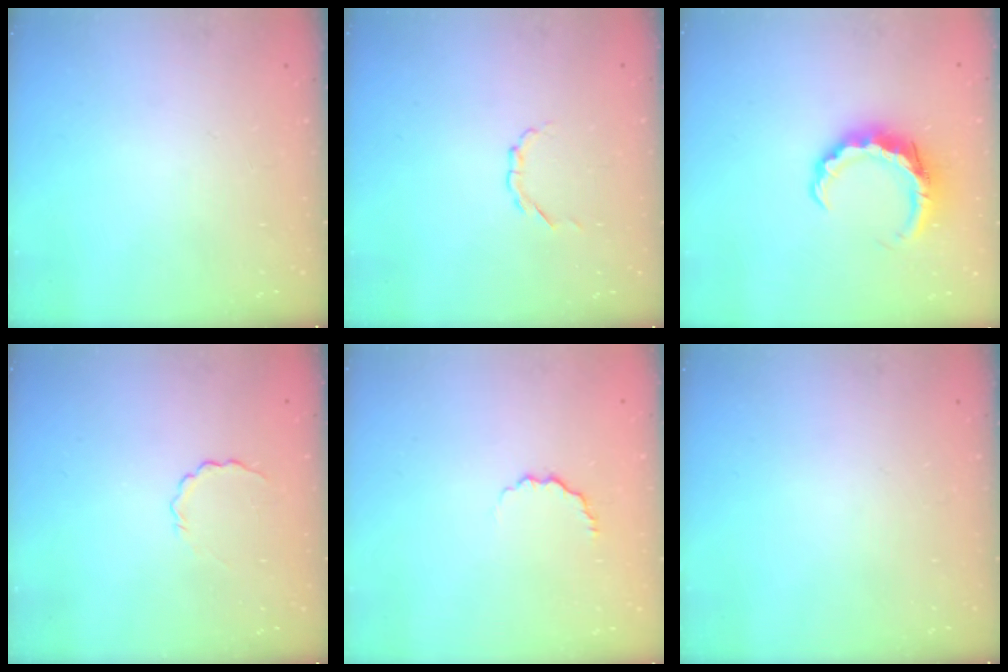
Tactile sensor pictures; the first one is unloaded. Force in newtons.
{"total": 2.1, "press": 2.1, "slide": 0.6}
{"total": 8.7, "press": 8.6, "slide": 1.6}
{"total": 3.0, "press": 2.8, "slide": 0.9}
{"total": 3.8, "press": 3.7, "slide": 0.9}
{"total": 0.0}